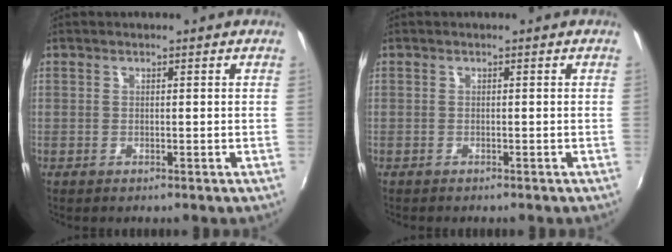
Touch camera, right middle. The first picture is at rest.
{"total": 0.6, "force": [-0.5, -0.1, 0.2], "torque": [-0.004, -0.002, -0.009]}